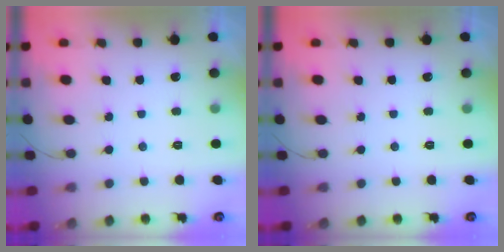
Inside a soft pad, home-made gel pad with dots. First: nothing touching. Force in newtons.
{"total": 0.0}